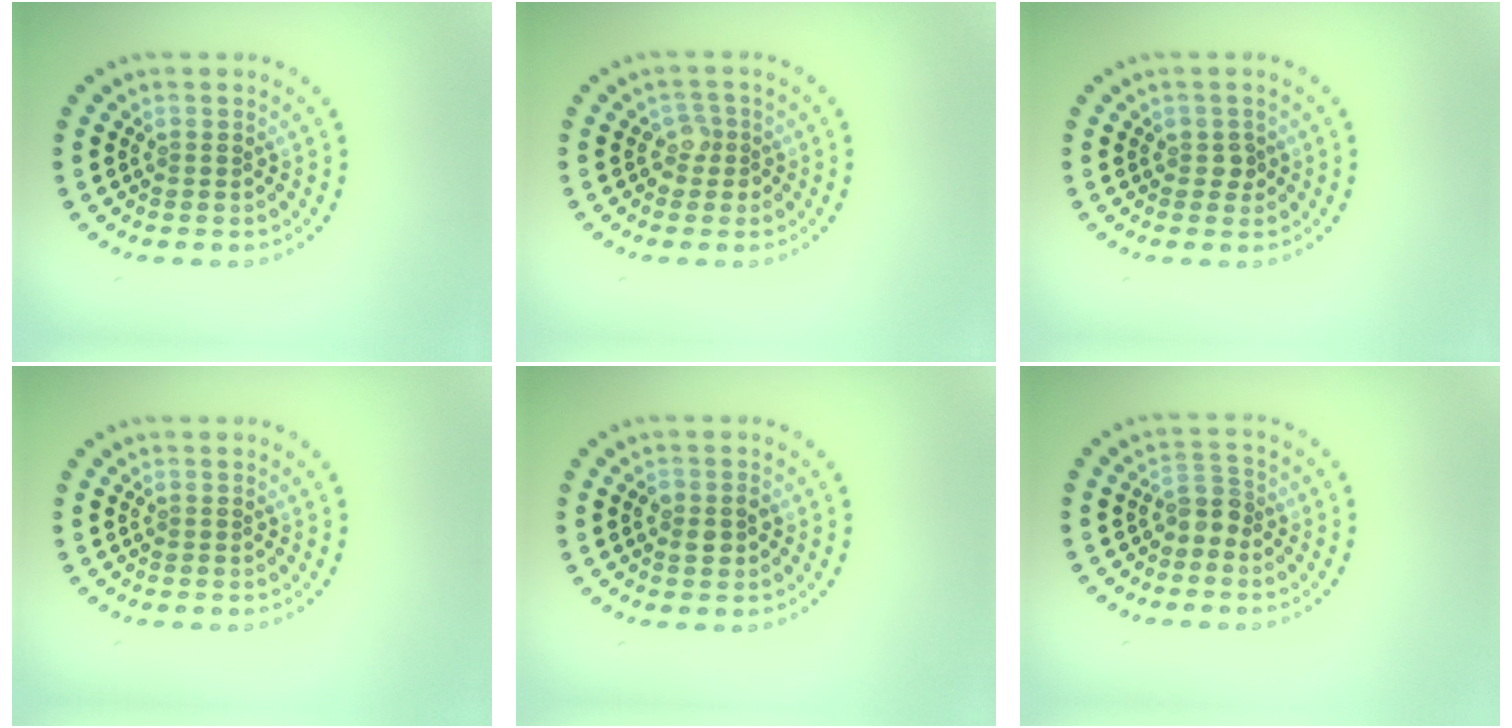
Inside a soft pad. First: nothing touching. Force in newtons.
{"total": 1.7, "press": 1.4, "slide": 1.0}
{"total": 0.9, "press": 0.8, "slide": 0.3}
{"total": 0.0}
{"total": 1.6, "press": 1.5, "slide": 0.2}
{"total": 2.1, "press": 1.7, "slide": 1.3}